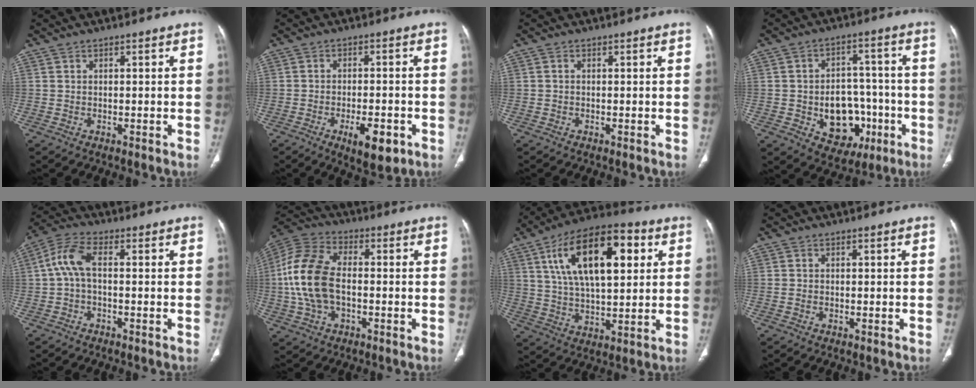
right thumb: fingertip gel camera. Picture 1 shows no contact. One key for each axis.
{"total": 7.7, "fx": -3.4, "fy": 3.1, "fz": 6.2, "tx": -0.087, "ty": 0.007, "tz": -0.045}
{"total": 0.0}
{"total": 13.5, "fx": -3.8, "fy": 10.1, "fz": 8.2, "tx": -0.071, "ty": 0.035, "tz": -0.037}
{"total": 6.2, "fx": -0.1, "fy": 2.9, "fz": 5.5, "tx": -0.125, "ty": 0.023, "tz": -0.009}
{"total": 15.0, "fx": -1.0, "fy": 9.1, "fz": 11.9, "tx": -0.255, "ty": 0.026, "tz": -0.022}
{"total": 21.0, "fx": 6.8, "fy": 9.7, "fz": 17.3, "tx": -0.271, "ty": 0.002, "tz": 0.110}
{"total": 0.7, "fx": -0.2, "fy": 0.5, "fz": 0.5, "tx": -0.013, "ty": 0.002, "tz": -0.002}